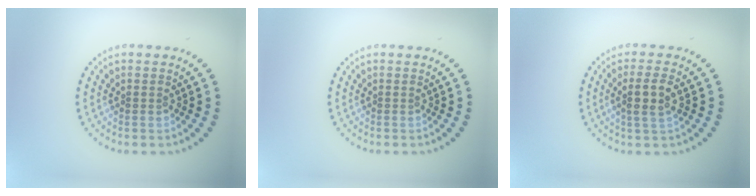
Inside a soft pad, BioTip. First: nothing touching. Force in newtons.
{"total": 0.0}
{"total": 2.5, "press": 2.3, "slide": 0.9}